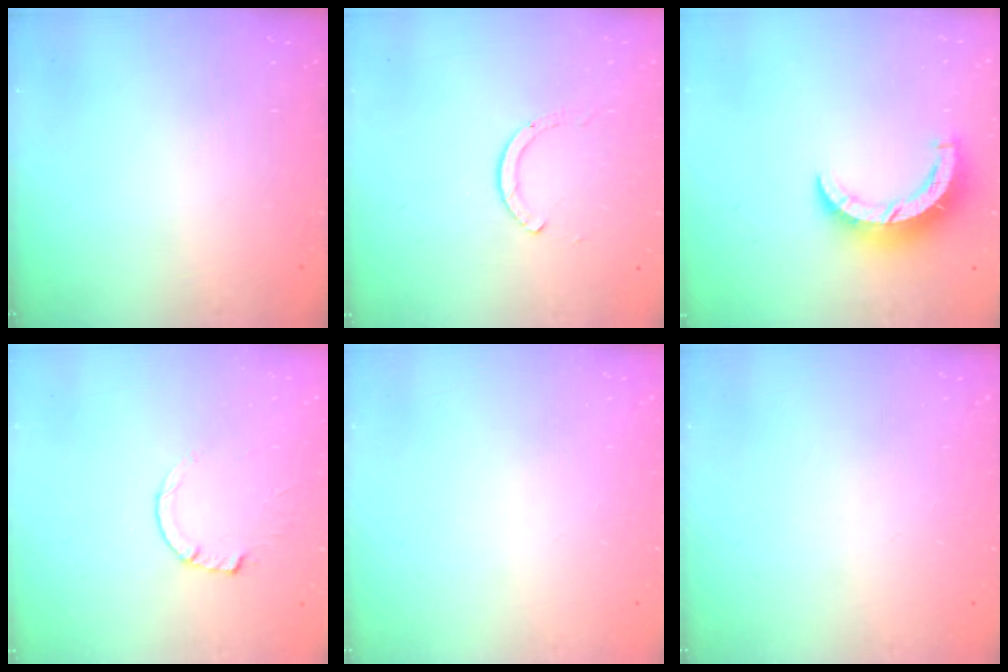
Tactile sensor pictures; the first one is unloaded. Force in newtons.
{"total": 2.0, "press": 1.9, "slide": 0.3}
{"total": 10.4, "press": 10.3, "slide": 0.7}
{"total": 4.1, "press": 4.0, "slide": 0.8}
{"total": 0.0}
{"total": 0.0}